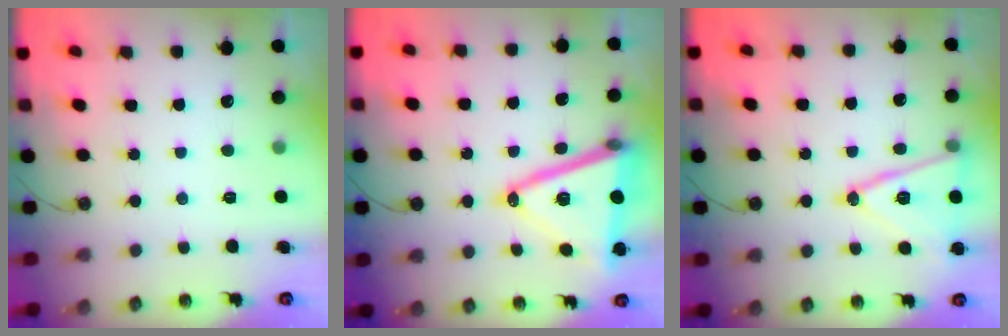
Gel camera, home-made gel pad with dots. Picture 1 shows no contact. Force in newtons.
{"total": 19.8, "press": 19.4, "slide": 3.8}
{"total": 15.3, "press": 14.9, "slide": 3.4}